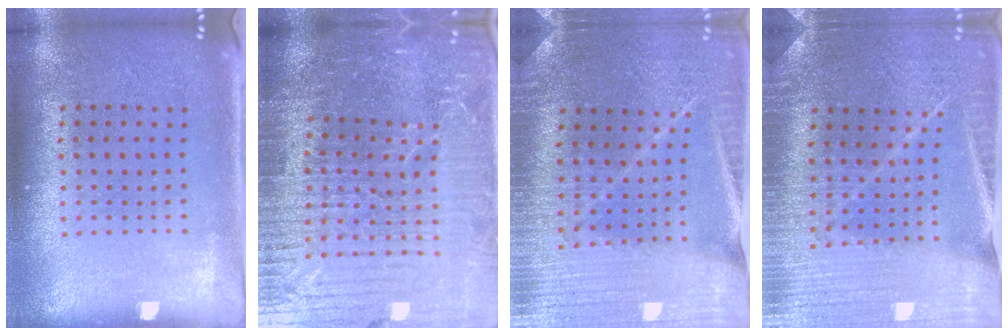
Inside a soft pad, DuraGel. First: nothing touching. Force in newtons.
{"total": 5.8, "press": 5.3, "slide": 2.5}
{"total": 3.0, "press": 3.0, "slide": 0.2}
{"total": 3.0, "press": 3.0, "slide": 0.3}